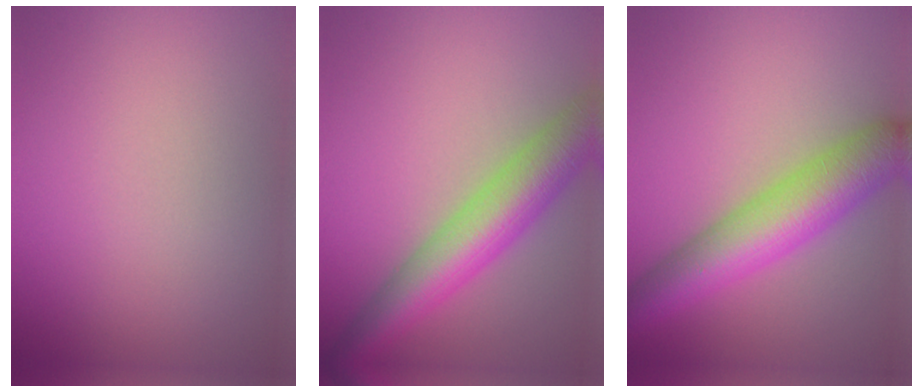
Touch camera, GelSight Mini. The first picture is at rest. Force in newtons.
{"total": 8.1, "press": 8.1, "slide": 0.2}
{"total": 7.9, "press": 7.9, "slide": 0.3}